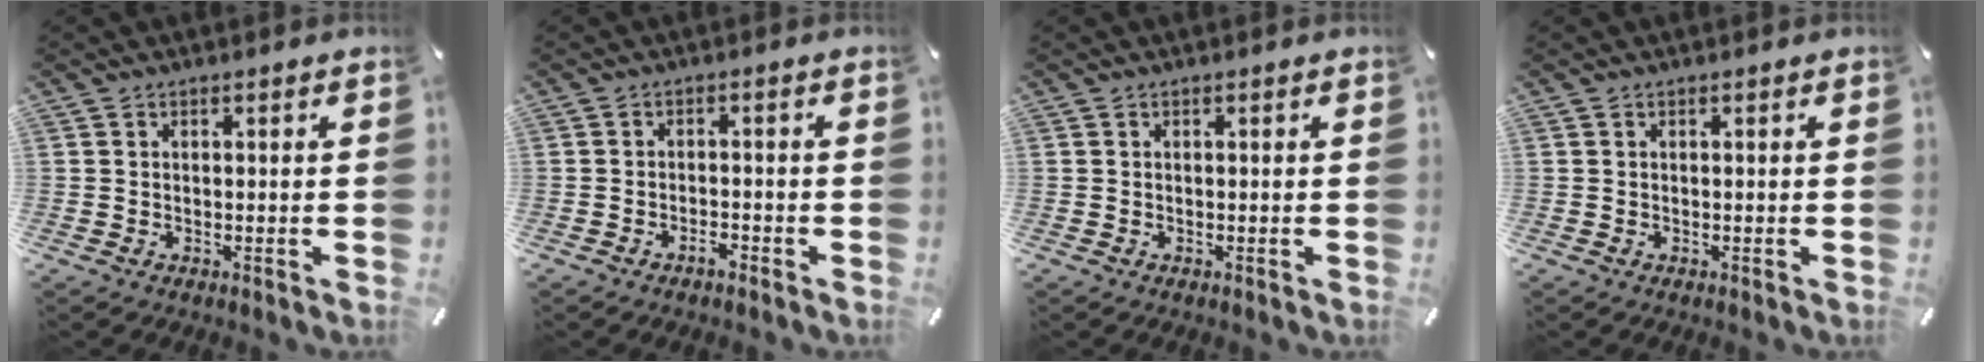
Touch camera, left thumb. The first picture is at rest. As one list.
[{"total": 2.5, "force": [-2.0, 0.8, 1.2], "torque": [-0.021, 0.007, -0.038]}, {"total": 0.0}, {"total": 0.0}]